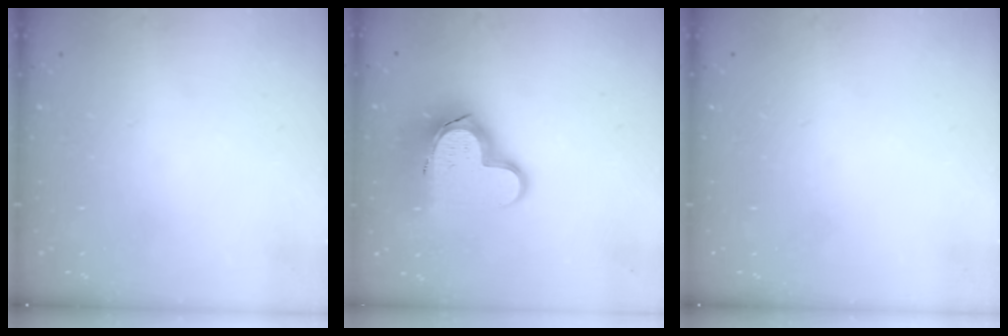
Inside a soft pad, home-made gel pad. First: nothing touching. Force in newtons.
{"total": 14.5, "press": 14.4, "slide": 1.1}
{"total": 0.0}